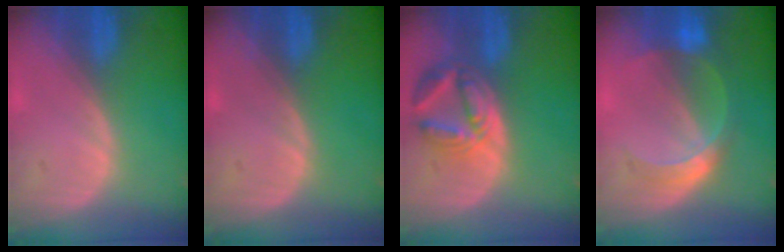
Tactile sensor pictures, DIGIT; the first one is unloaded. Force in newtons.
{"total": 0.0}
{"total": 7.9, "press": 7.0, "slide": 3.6}
{"total": 6.3, "press": 5.6, "slide": 3.0}